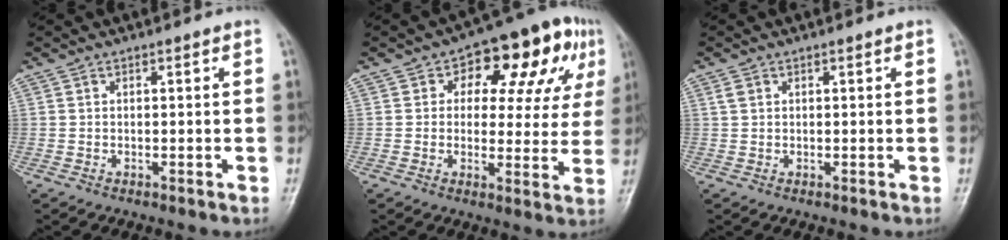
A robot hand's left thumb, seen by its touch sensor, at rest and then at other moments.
{"total": 15.5, "force": [6.0, 9.2, 10.9], "torque": [-0.076, 0.016, 0.073]}
{"total": 1.2, "force": [0.5, 1.0, 0.6], "torque": [-0.010, 0.004, 0.010]}